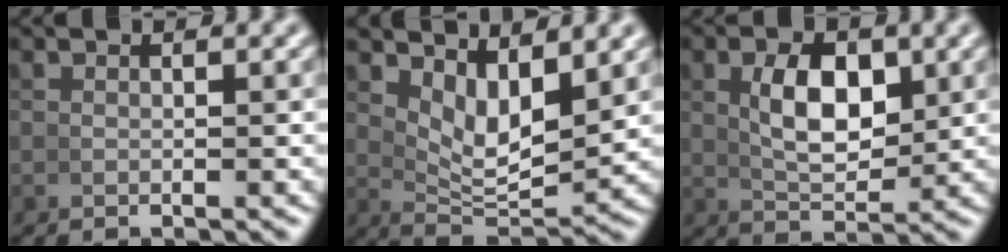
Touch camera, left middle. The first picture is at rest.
{"total": 6.7, "force": [3.0, 3.1, 5.1], "torque": [-0.075, -0.010, 0.053]}
{"total": 5.0, "force": [1.1, 2.3, 4.3], "torque": [-0.070, -0.008, 0.026]}